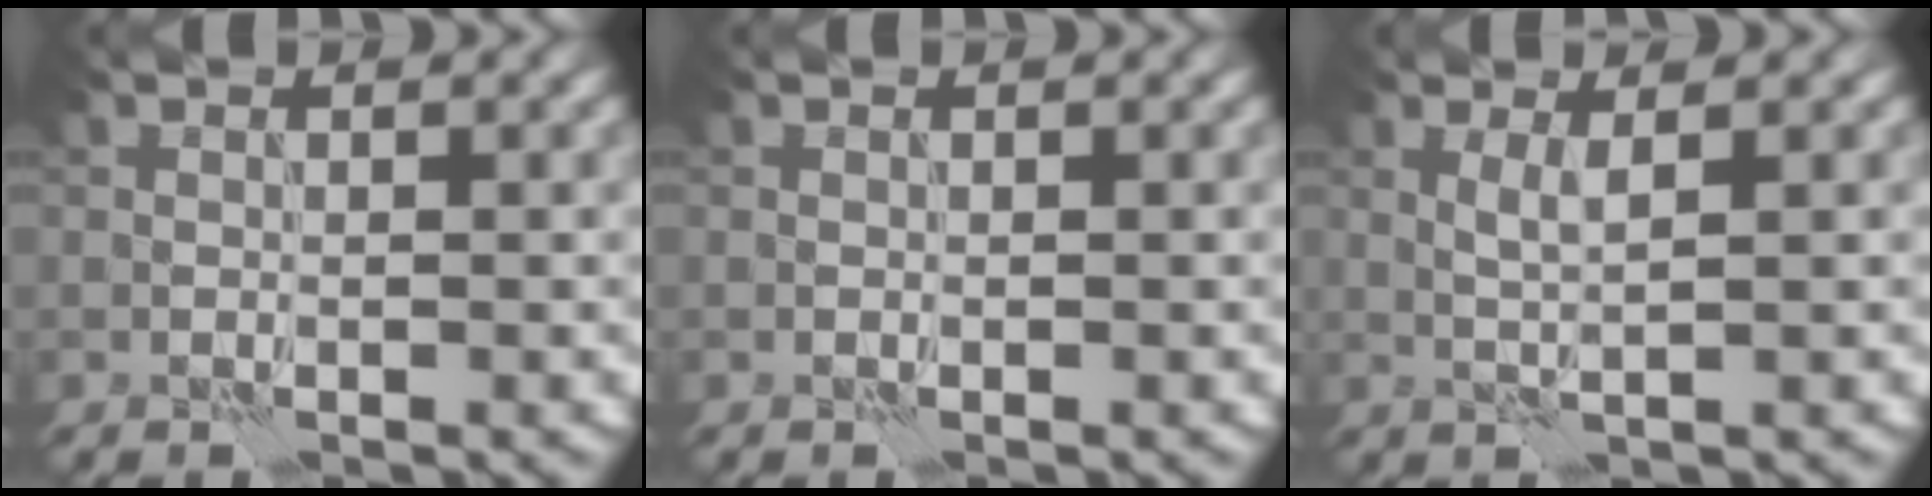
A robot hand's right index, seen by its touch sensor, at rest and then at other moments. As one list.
[{"total": 0.0}, {"total": 1.5, "force": [0.3, -0.2, 1.4], "torque": [-0.034, -0.002, 0.007]}]